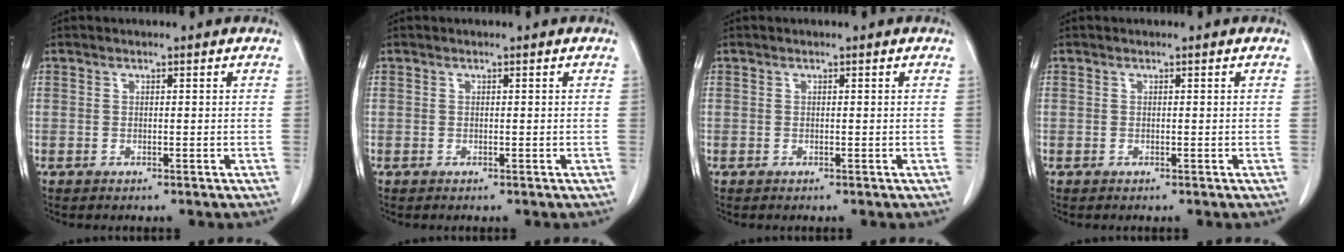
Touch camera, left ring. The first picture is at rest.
{"total": 0.0}
{"total": 0.0}
{"total": 0.0}